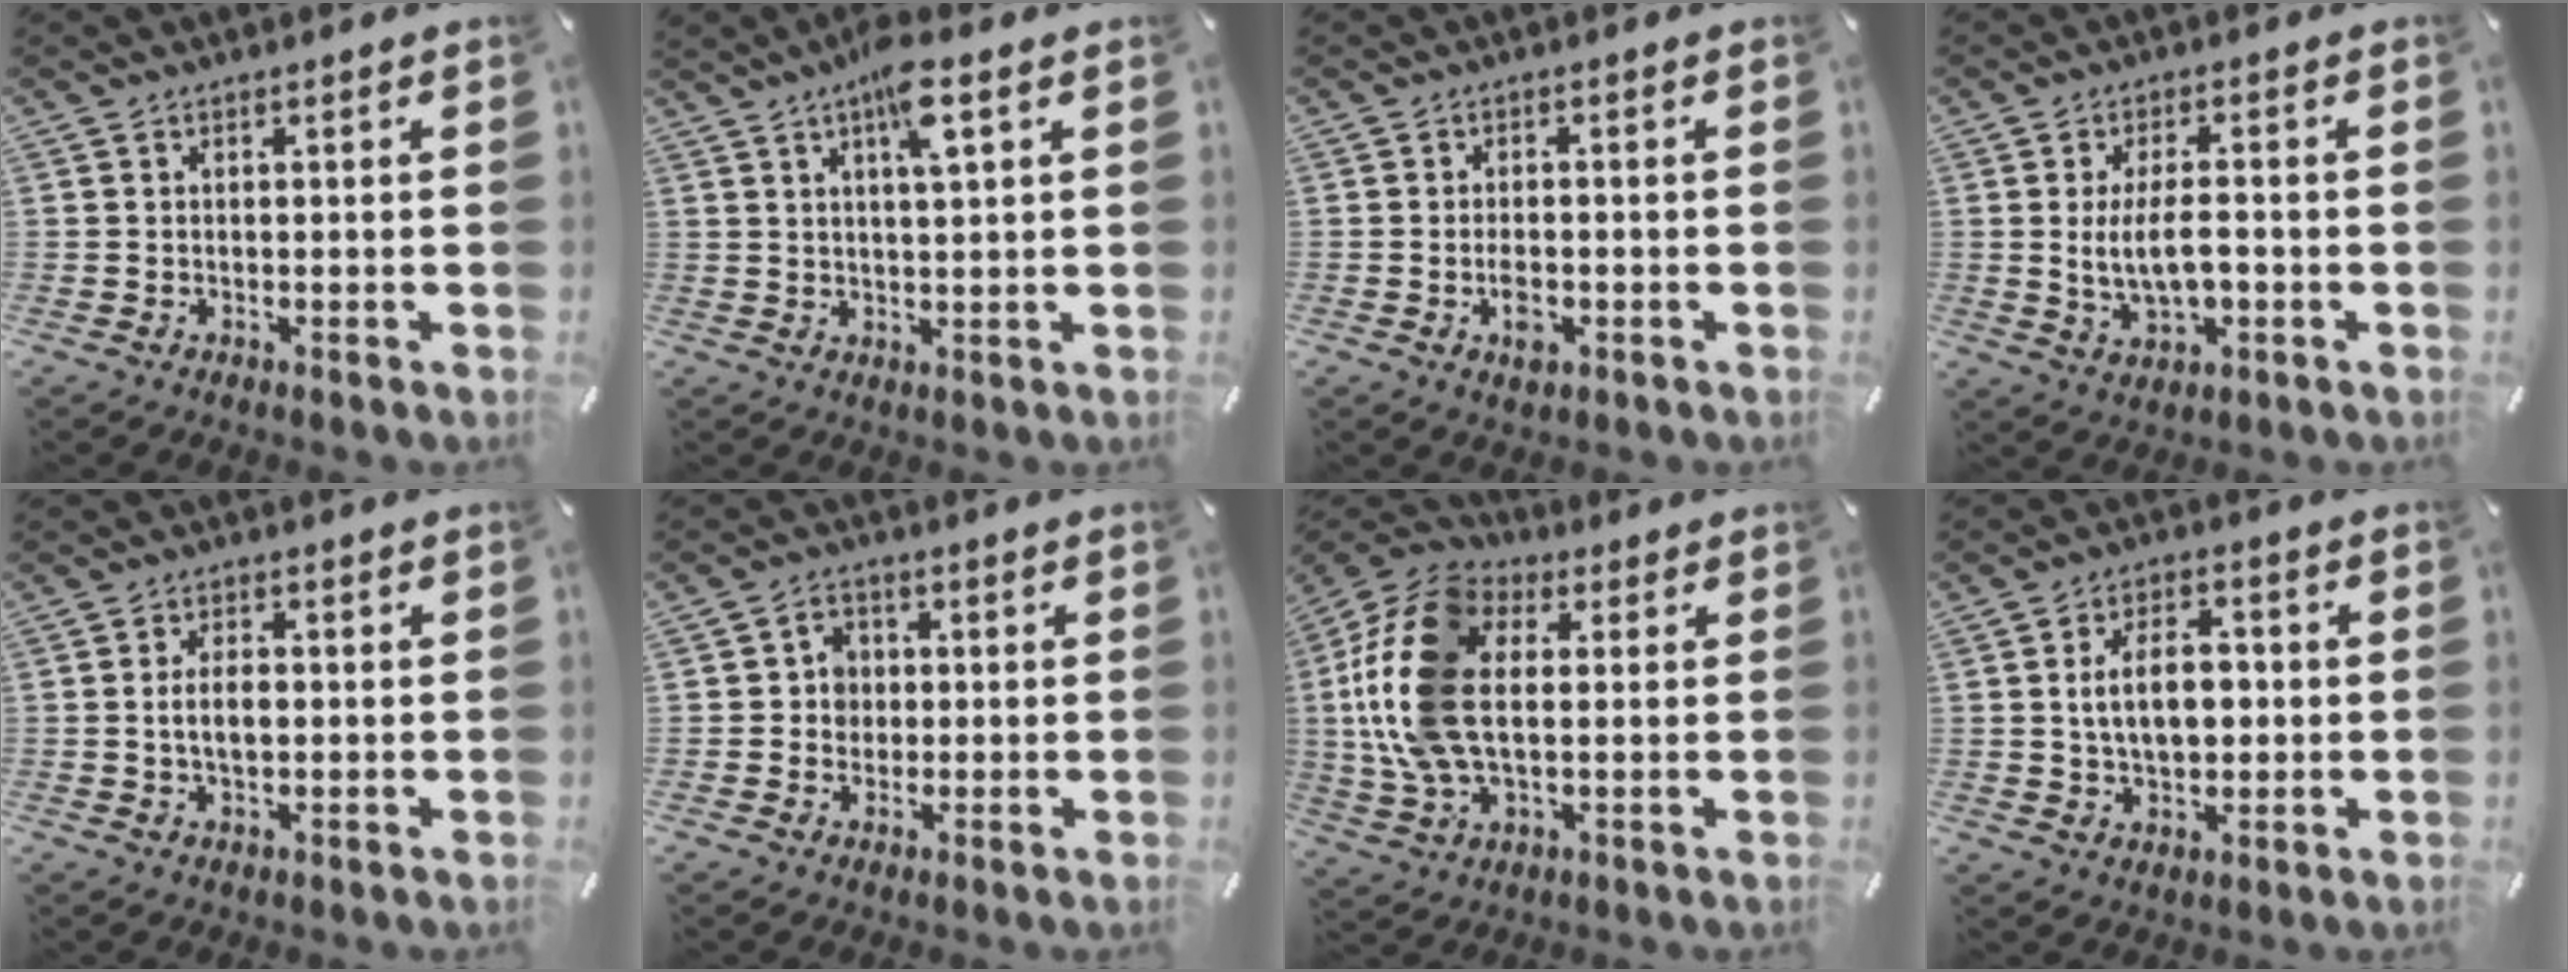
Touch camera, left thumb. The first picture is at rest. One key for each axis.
{"total": 7.3, "fx": 3.8, "fy": 1.1, "fz": 6.1, "tx": -0.112, "ty": 0.000, "tz": 0.060}
{"total": 3.8, "fx": -1.3, "fy": 2.3, "fz": 2.8, "tx": -0.062, "ty": 0.002, "tz": -0.025}
{"total": 8.4, "fx": -0.7, "fy": 4.2, "fz": 7.3, "tx": -0.139, "ty": 0.004, "tz": -0.014}
{"total": 4.5, "fx": -0.2, "fy": 2.6, "fz": 3.7, "tx": -0.072, "ty": 0.002, "tz": -0.008}
{"total": 4.5, "fx": -0.5, "fy": 4.4, "fz": 0.9, "tx": -0.019, "ty": 0.013, "tz": -0.012}
{"total": 17.4, "fx": 1.5, "fy": 11.2, "fz": 13.2, "tx": -0.305, "ty": 0.008, "tz": 0.027}
{"total": 9.7, "fx": 0.3, "fy": 6.4, "fz": 7.3, "tx": -0.128, "ty": 0.006, "tz": 0.000}